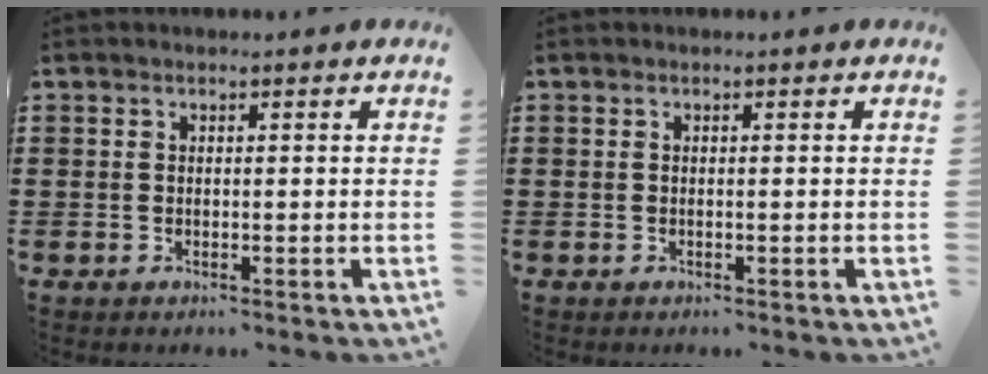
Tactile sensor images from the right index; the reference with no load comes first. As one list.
[{"total": 0.0}]